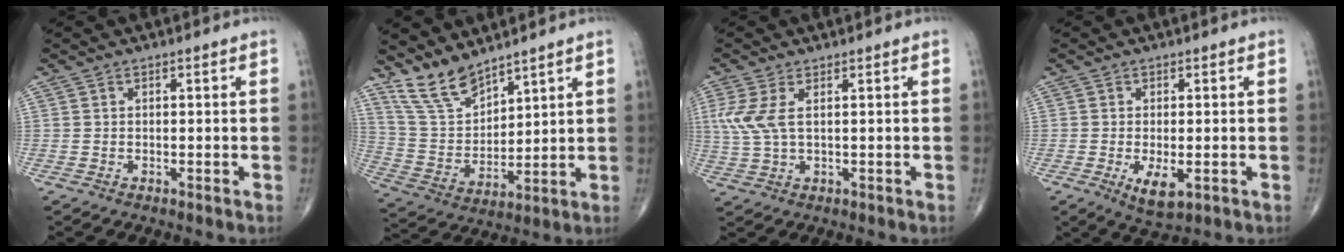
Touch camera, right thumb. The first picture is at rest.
{"total": 9.9, "force": [8.5, 3.5, 3.9], "torque": [-0.067, -0.053, 0.184]}
{"total": 5.5, "force": [1.5, 2.3, 4.8], "torque": [-0.132, 0.001, 0.039]}
{"total": 4.9, "force": [-1.4, 2.0, 4.3], "torque": [-0.076, -0.012, -0.017]}